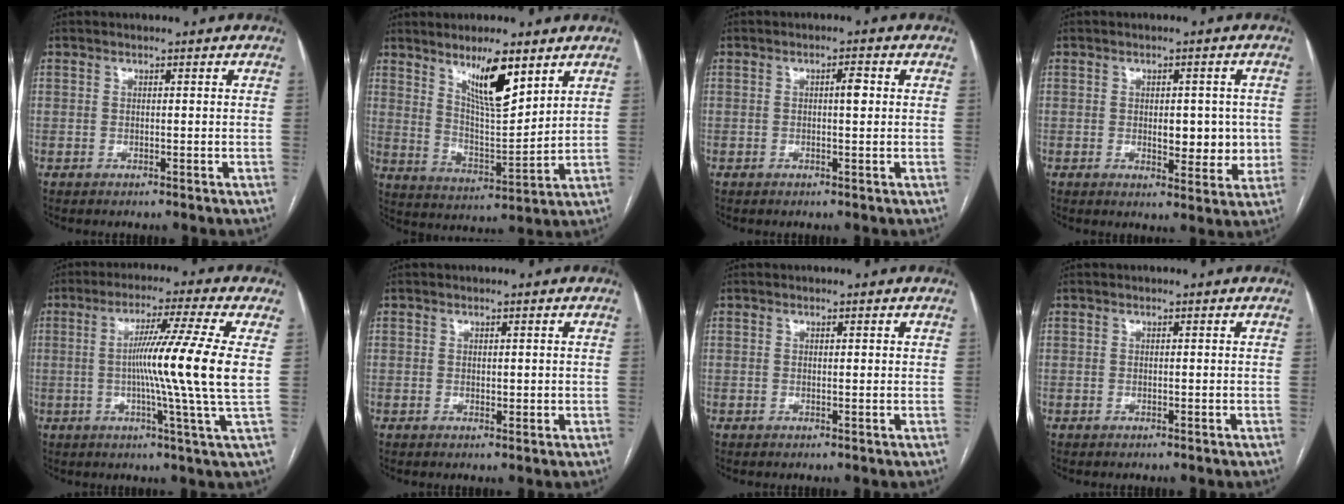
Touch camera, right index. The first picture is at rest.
{"total": 10.5, "force": [6.4, 1.8, 8.0], "torque": [-0.141, -0.009, 0.119]}
{"total": 2.1, "force": [0.3, 0.4, 2.0], "torque": [-0.033, 0.003, 0.006]}
{"total": 6.7, "force": [0.0, 3.5, 5.7], "torque": [-0.064, 0.001, 0.009]}
{"total": 13.4, "force": [0.8, -2.8, 13.0], "torque": [-0.214, -0.012, 0.006]}
{"total": 1.3, "force": [0.3, 1.0, 0.8], "torque": [-0.009, -0.003, 0.008]}
{"total": 0.7, "force": [0.3, 0.2, 0.6], "torque": [-0.009, -0.001, 0.004]}
{"total": 0.0}